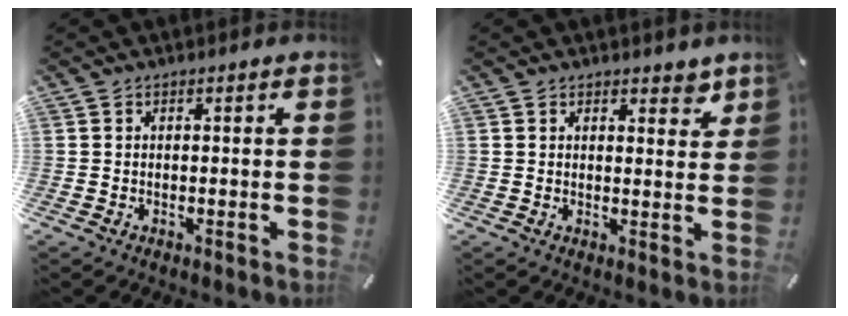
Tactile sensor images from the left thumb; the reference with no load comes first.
{"total": 3.3, "force": [2.5, 1.9, 0.9], "torque": [0.002, -0.014, 0.041]}